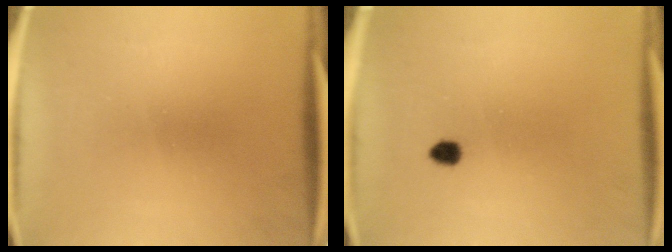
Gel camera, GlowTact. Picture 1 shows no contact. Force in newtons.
{"total": 1.8}